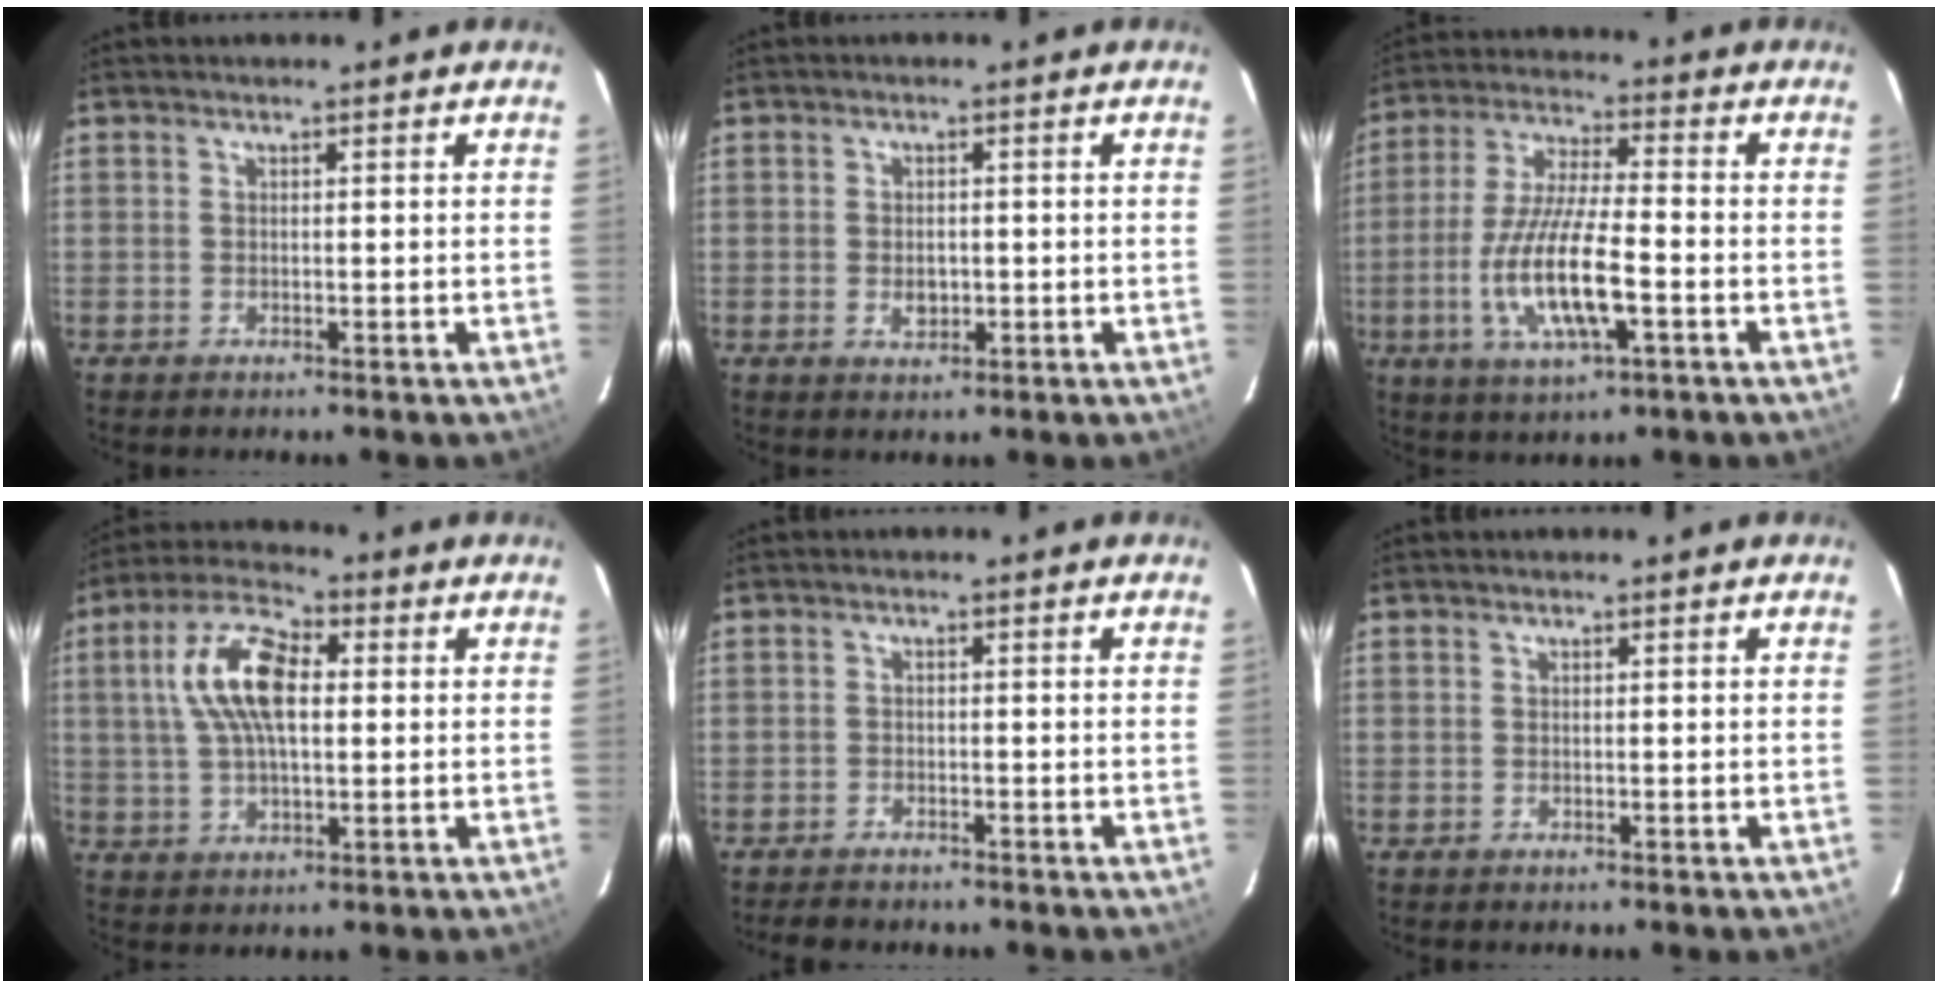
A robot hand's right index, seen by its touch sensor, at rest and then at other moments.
{"total": 3.0, "force": [-0.6, 2.0, 2.1], "torque": [-0.038, 0.000, -0.007]}
{"total": 14.1, "force": [-4.2, 3.5, 13.0], "torque": [-0.269, -0.013, -0.076]}
{"total": 12.4, "force": [2.1, 5.8, 10.7], "torque": [-0.214, 0.024, 0.036]}
{"total": 3.8, "force": [-3.5, 1.2, 1.1], "torque": [-0.032, -0.002, -0.053]}
{"total": 0.0}